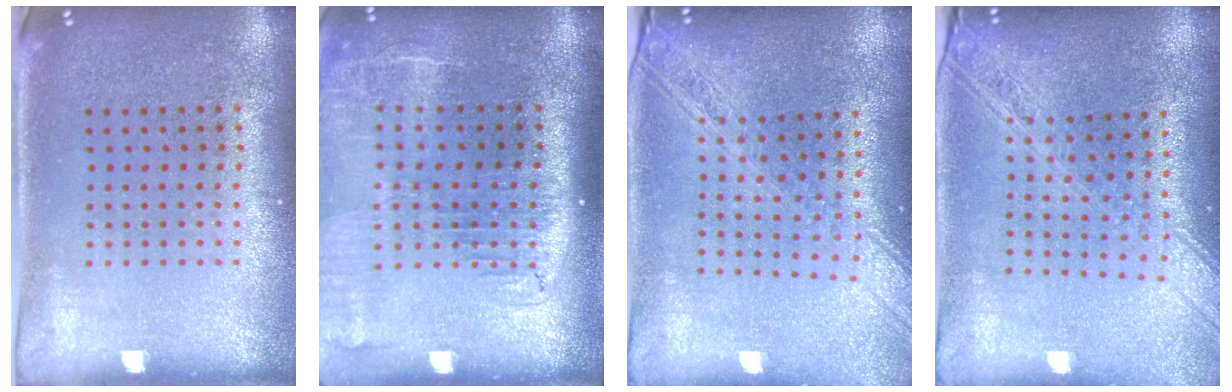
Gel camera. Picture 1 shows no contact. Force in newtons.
{"total": 2.2, "press": 1.8, "slide": 1.3}
{"total": 2.2, "press": 1.9, "slide": 1.2}
{"total": 2.2, "press": 1.9, "slide": 1.2}